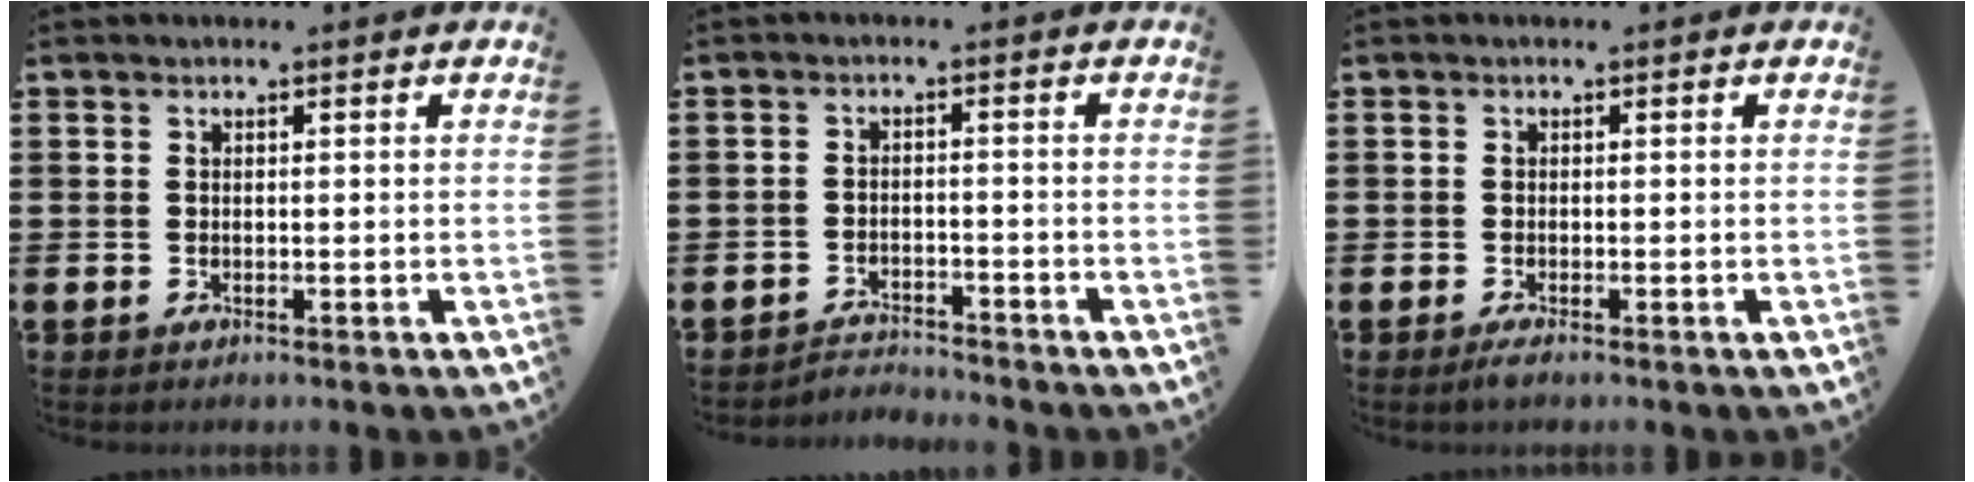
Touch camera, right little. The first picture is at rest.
{"total": 2.4, "force": [-2.3, 0.0, -0.3], "torque": [-0.003, 0.003, -0.052]}
{"total": 1.1, "force": [-0.6, 0.1, 0.9], "torque": [-0.015, -0.002, -0.011]}